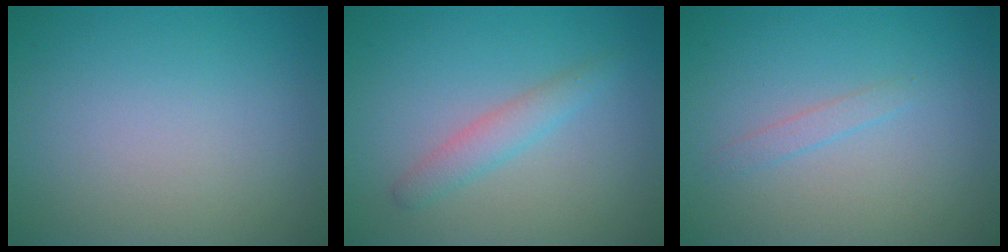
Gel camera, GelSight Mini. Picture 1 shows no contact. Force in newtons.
{"total": 2.1, "press": 2.1, "slide": 0.1}
{"total": 0.9, "press": 0.9, "slide": 0.2}